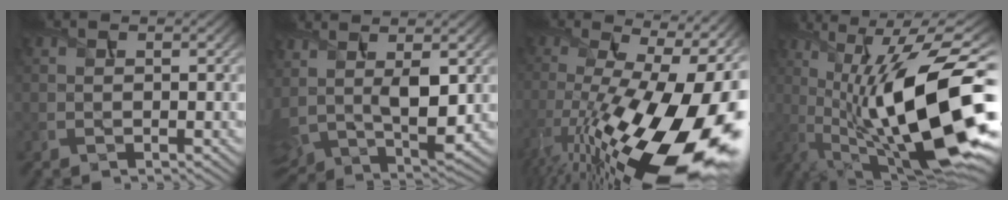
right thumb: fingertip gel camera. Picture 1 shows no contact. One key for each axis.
{"total": 9.4, "fx": 2.6, "fy": 4.4, "fz": 8.0, "tx": -0.197, "ty": -0.013, "tz": 0.060}
{"total": 21.4, "fx": -7.1, "fy": 7.8, "fz": 18.6, "tx": -0.316, "ty": -0.022, "tz": -0.117}
{"total": 20.5, "fx": -1.2, "fy": 6.7, "fz": 19.3, "tx": -0.306, "ty": 0.015, "tz": -0.017}